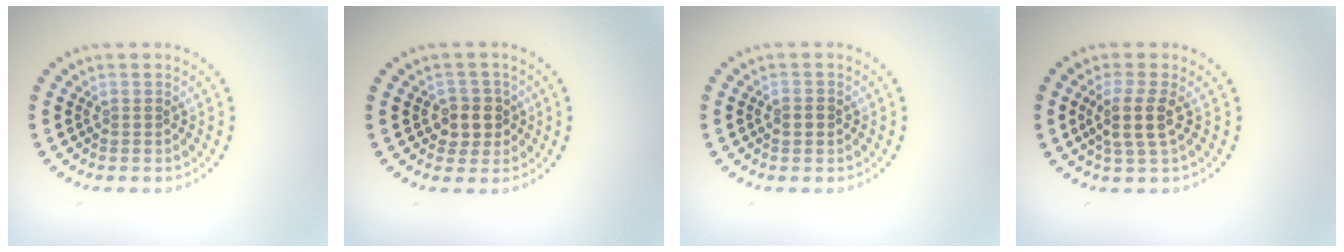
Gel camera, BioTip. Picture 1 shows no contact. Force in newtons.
{"total": 2.6, "press": 2.4, "slide": 0.9}
{"total": 1.7, "press": 1.7, "slide": 0.0}
{"total": 2.8, "press": 2.4, "slide": 1.5}